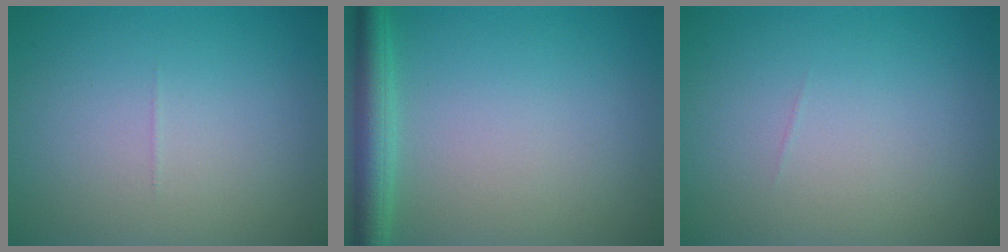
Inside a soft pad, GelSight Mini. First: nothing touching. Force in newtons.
{"total": 3.3, "press": 3.3, "slide": 0.2}
{"total": 0.0}